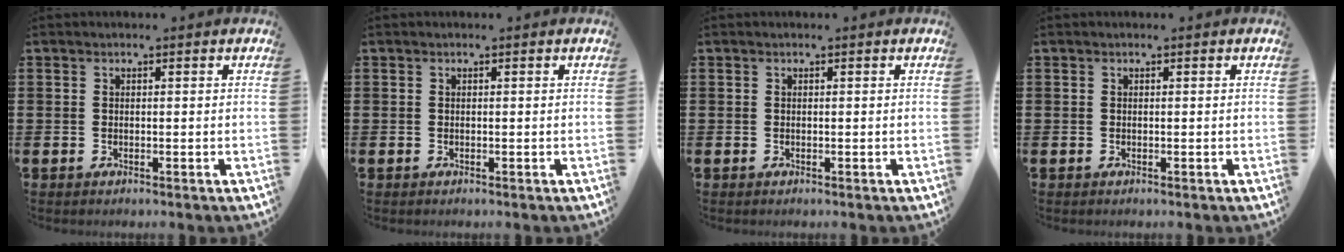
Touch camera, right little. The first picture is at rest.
{"total": 0.0}
{"total": 0.0}
{"total": 0.0}